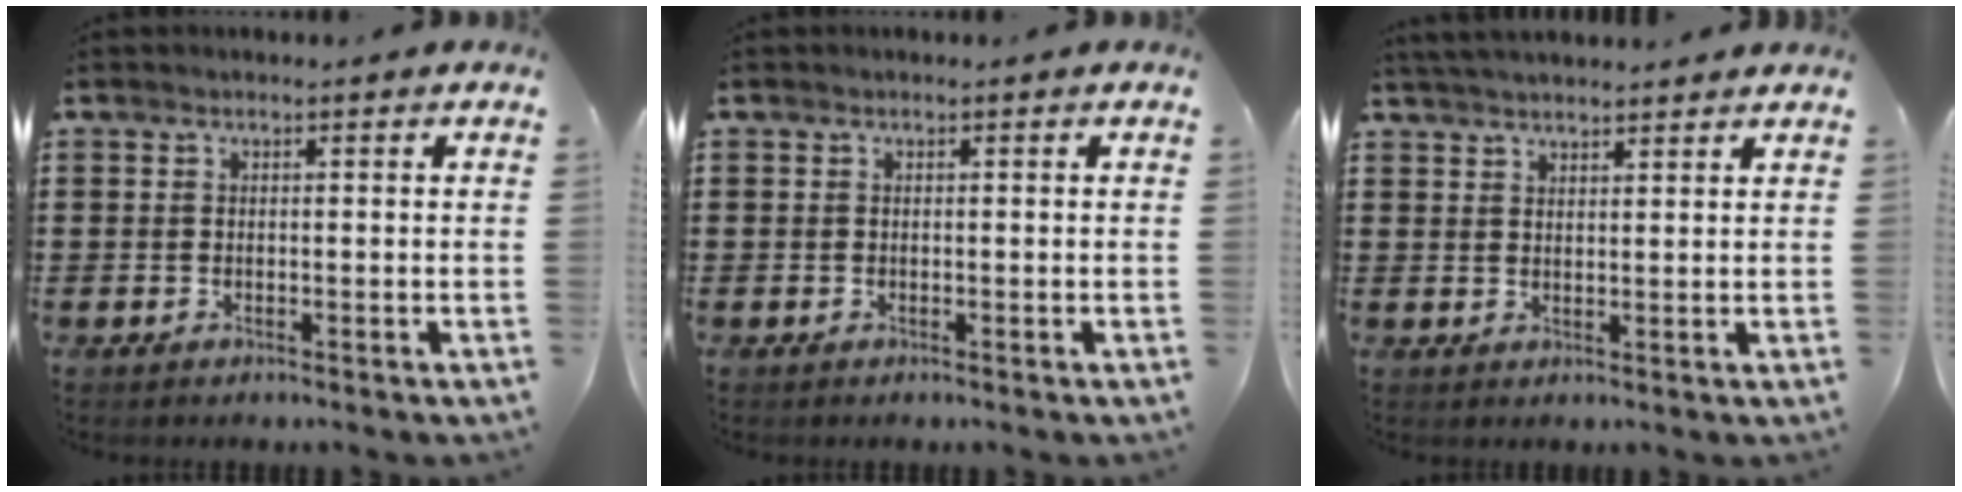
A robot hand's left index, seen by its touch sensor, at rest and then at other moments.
{"total": 0.0}
{"total": 3.3, "force": [3.2, 0.1, 0.8], "torque": [-0.023, -0.003, 0.062]}